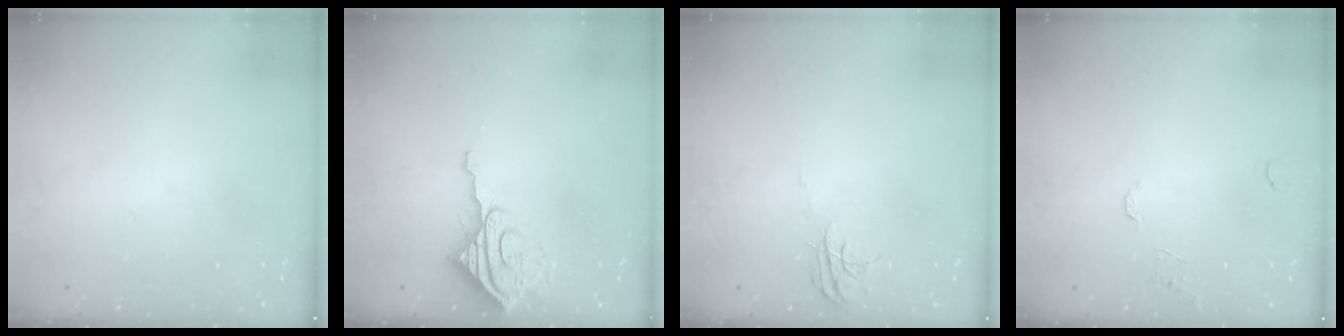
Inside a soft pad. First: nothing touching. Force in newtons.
{"total": 10.5, "press": 10.4, "slide": 1.1}
{"total": 7.9, "press": 7.8, "slide": 0.5}
{"total": 6.7, "press": 6.6, "slide": 0.6}